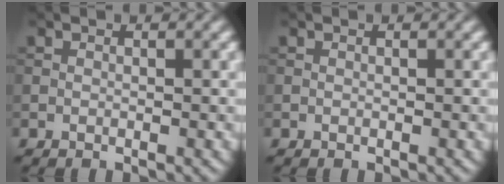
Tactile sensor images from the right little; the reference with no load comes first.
{"total": 0.0}